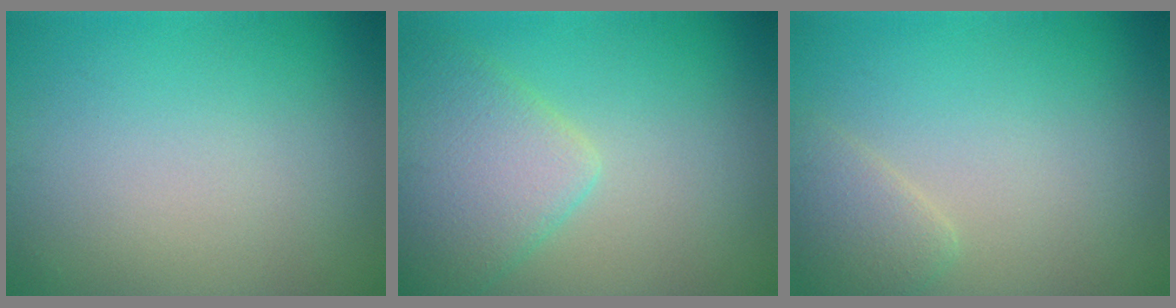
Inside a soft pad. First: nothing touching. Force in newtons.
{"total": 5.0, "press": 5.0, "slide": 0.2}
{"total": 1.8, "press": 1.8, "slide": 0.1}